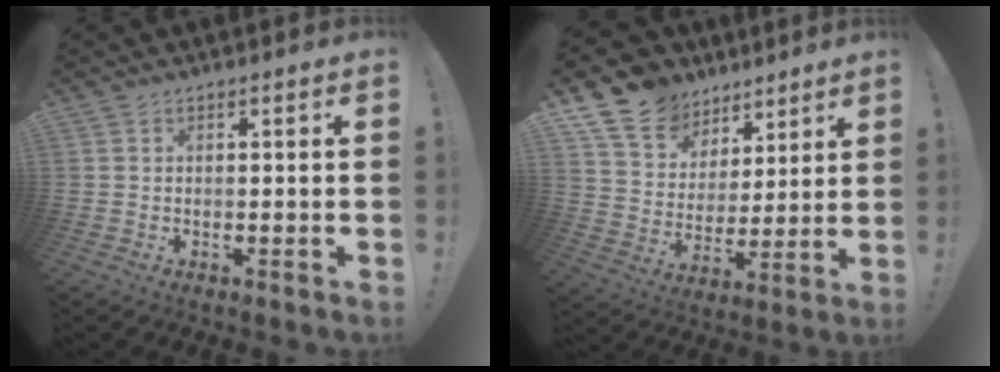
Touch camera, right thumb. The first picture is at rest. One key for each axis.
{"total": 15.0, "fx": 10.1, "fy": 10.3, "fz": 4.0, "tx": -0.064, "ty": -0.074, "tz": 0.202}